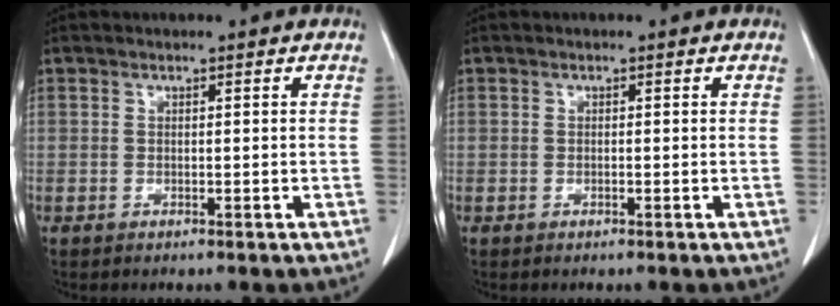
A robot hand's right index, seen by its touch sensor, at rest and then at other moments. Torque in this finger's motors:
{"motor_torque": [0.02, -0.02, 0.01, 0.00]}